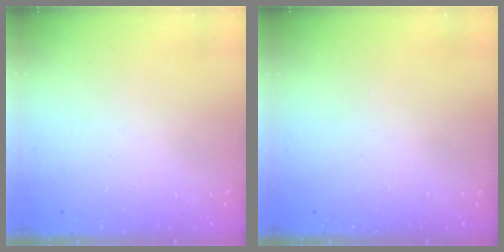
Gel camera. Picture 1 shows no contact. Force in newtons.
{"total": 0.0}